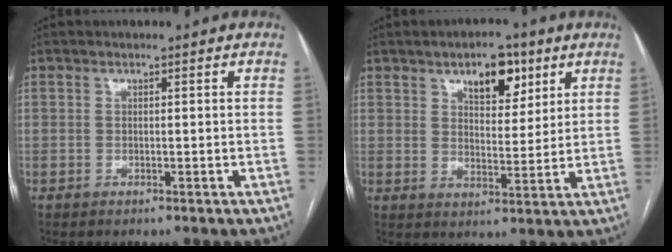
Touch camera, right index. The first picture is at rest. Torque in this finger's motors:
{"motor_torque": [0.38, 0.41, 0.14, 0.05]}